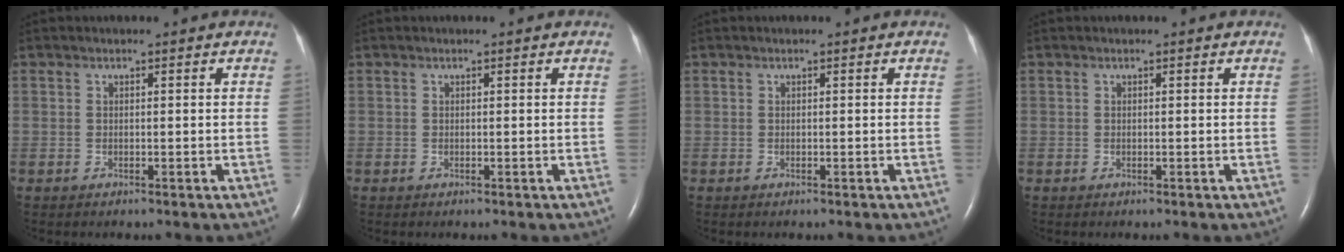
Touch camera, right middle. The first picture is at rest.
{"total": 0.0}
{"total": 0.0}
{"total": 0.0}